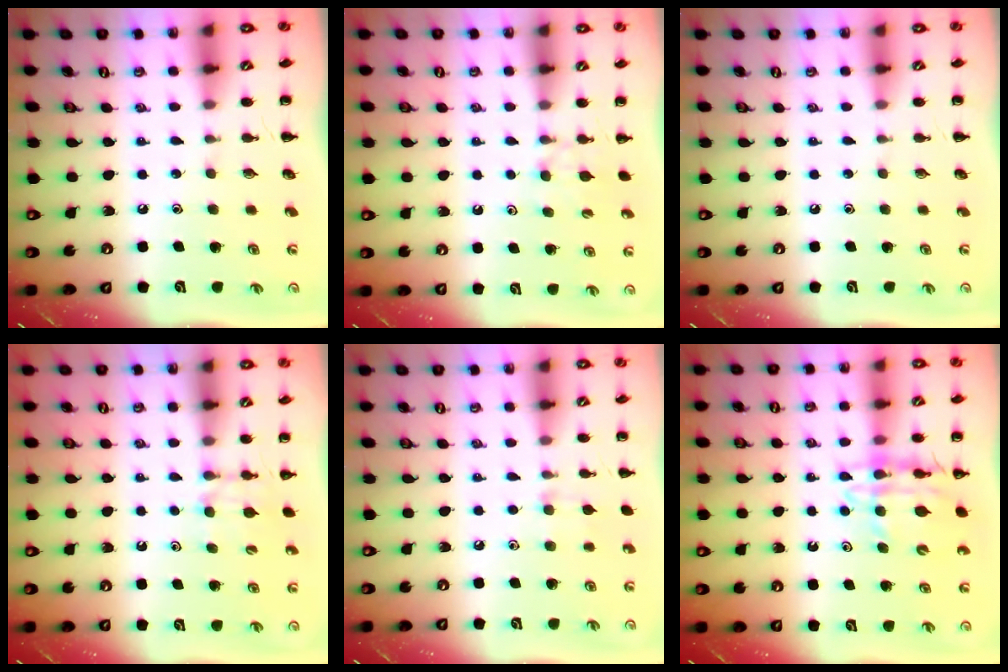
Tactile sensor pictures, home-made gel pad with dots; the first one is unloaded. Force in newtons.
{"total": 5.0, "press": 4.8, "slide": 1.4}
{"total": 0.0}
{"total": 6.7, "press": 6.4, "slide": 1.7}
{"total": 6.5, "press": 6.0, "slide": 2.3}
{"total": 12.0, "press": 11.3, "slide": 3.9}